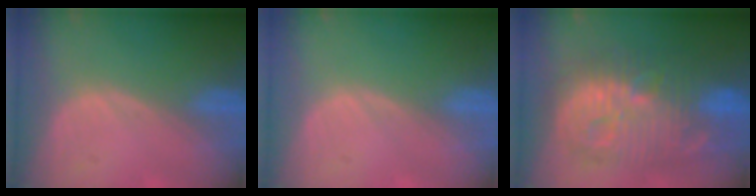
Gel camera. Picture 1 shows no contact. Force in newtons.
{"total": 0.0}
{"total": 13.5, "press": 13.5, "slide": 1.3}